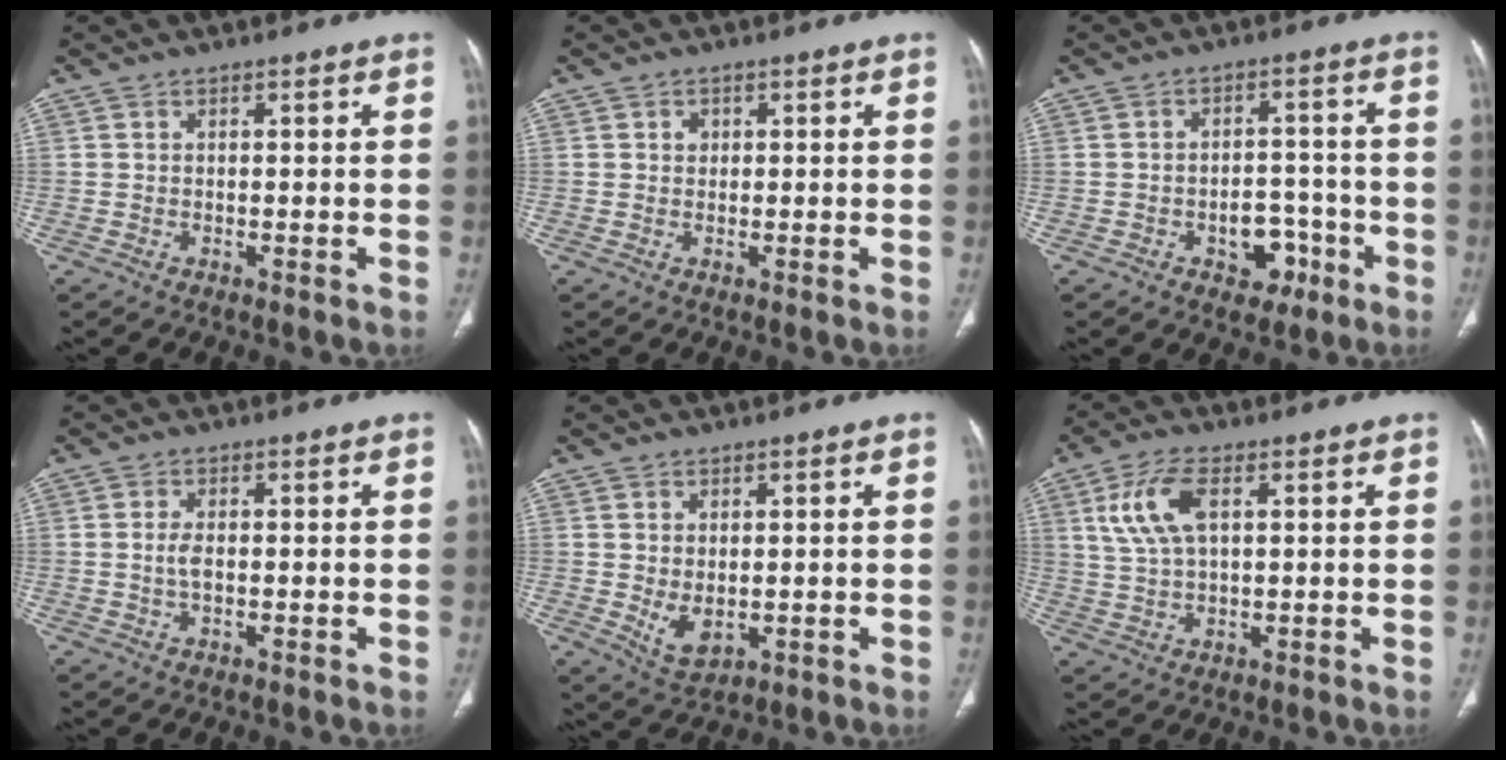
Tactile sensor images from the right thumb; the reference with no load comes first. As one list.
[{"total": 1.3, "force": [0.4, 1.1, 0.5], "torque": [-0.001, 0.001, 0.005]}, {"total": 6.7, "force": [-3.0, 4.7, 3.7], "torque": [-0.022, 0.034, -0.037]}, {"total": 2.5, "force": [-0.1, 1.2, 2.2], "torque": [-0.049, 0.001, -0.002]}, {"total": 5.0, "force": [-0.2, 3.2, 3.9], "torque": [-0.061, -0.012, 0.014]}, {"total": 8.8, "force": [2.8, 4.2, 7.1], "torque": [-0.155, 0.004, 0.060]}]